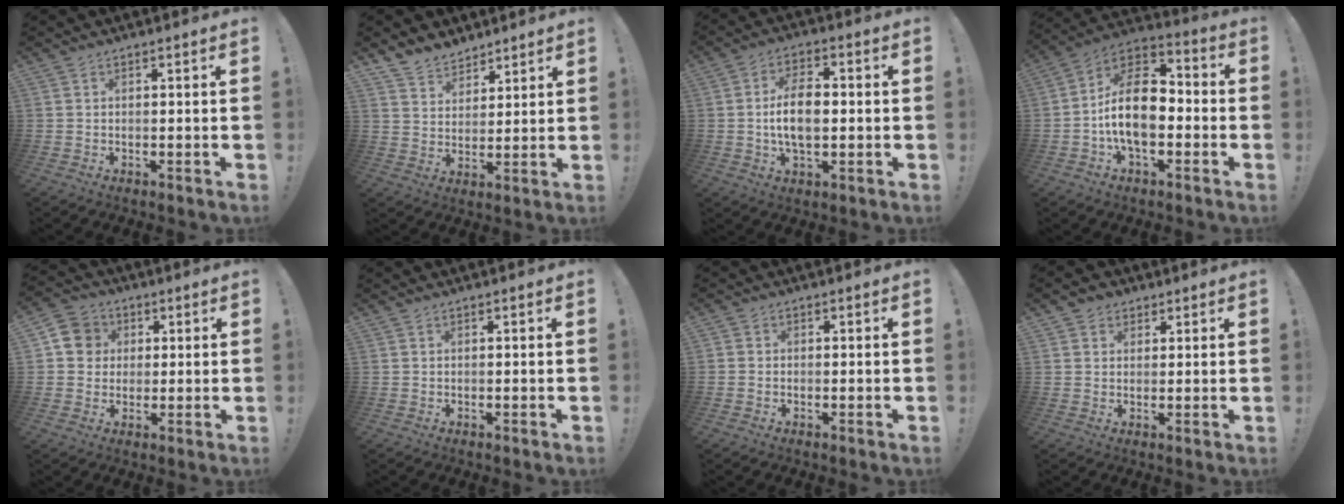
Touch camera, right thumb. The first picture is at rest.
{"total": 7.1, "force": [5.9, 3.8, 0.6], "torque": [-0.022, -0.044, 0.118]}
{"total": 10.4, "force": [-0.9, 5.7, 8.7], "torque": [-0.159, 0.002, -0.018]}
{"total": 17.5, "force": [-2.7, 10.1, 14.0], "torque": [-0.251, 0.023, -0.042]}
{"total": 8.6, "force": [1.8, 8.1, 2.5], "torque": [-0.024, 0.003, 0.037]}
{"total": 0.0}
{"total": 1.1, "force": [-0.6, 0.9, 0.2], "torque": [-0.006, 0.006, -0.010]}
{"total": 3.4, "force": [1.5, 3.0, 0.6], "torque": [-0.009, -0.002, 0.027]}